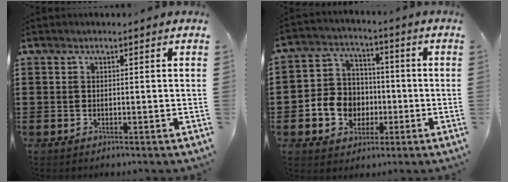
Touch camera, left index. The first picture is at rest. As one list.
[{"total": 7.7, "force": [-1.7, 7.0, 2.6], "torque": [-0.081, 0.022, -0.030]}]